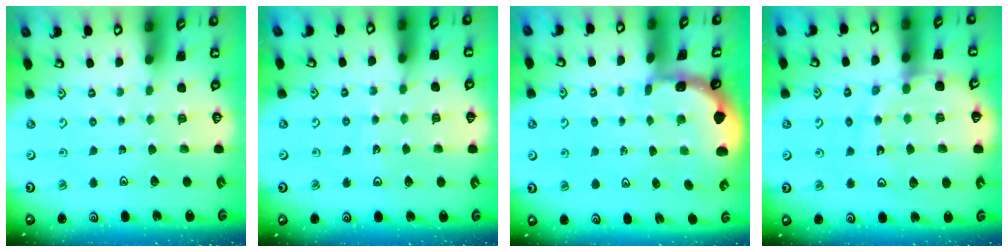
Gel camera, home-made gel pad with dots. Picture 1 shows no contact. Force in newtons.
{"total": 5.5, "press": 5.2, "slide": 1.8}
{"total": 1.0, "press": 1.0, "slide": 0.2}
{"total": 13.5, "press": 13.4, "slide": 1.5}